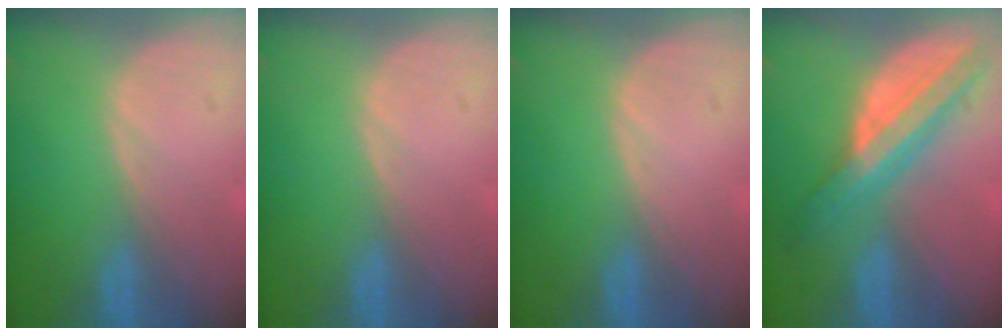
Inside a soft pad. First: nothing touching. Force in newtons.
{"total": 0.0}
{"total": 0.0}
{"total": 8.3, "press": 8.3, "slide": 0.6}